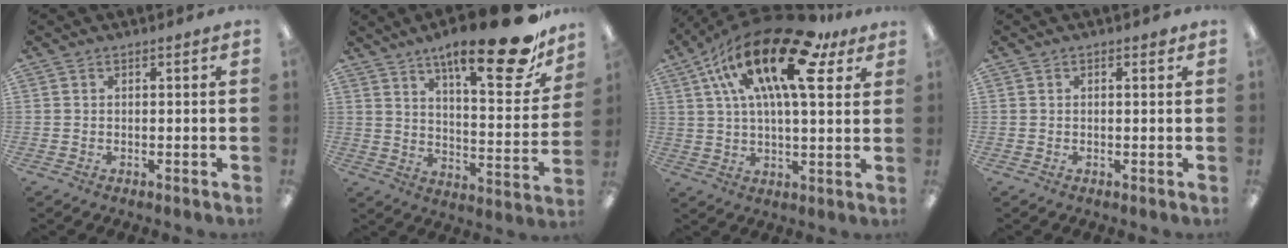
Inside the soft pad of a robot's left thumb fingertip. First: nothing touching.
{"total": 22.4, "force": [15.1, 6.4, 15.3], "torque": [-0.218, -0.101, 0.237]}
{"total": 24.3, "force": [12.0, 9.0, 19.1], "torque": [-0.338, -0.052, 0.189]}
{"total": 0.7, "force": [0.4, 0.3, 0.5], "torque": [-0.003, -0.001, 0.005]}